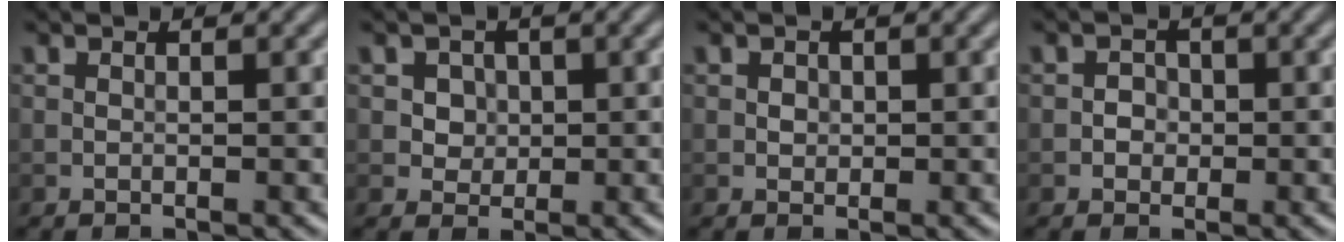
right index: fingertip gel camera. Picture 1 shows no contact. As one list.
[{"total": 2.6, "force": [0.8, 2.2, 1.1], "torque": [-0.018, 0.001, 0.019]}, {"total": 0.8, "force": [0.1, 0.7, 0.3], "torque": [-0.003, -0.002, 0.001]}, {"total": 1.3, "force": [-0.3, 1.2, 0.4], "torque": [0.008, 0.000, -0.010]}]